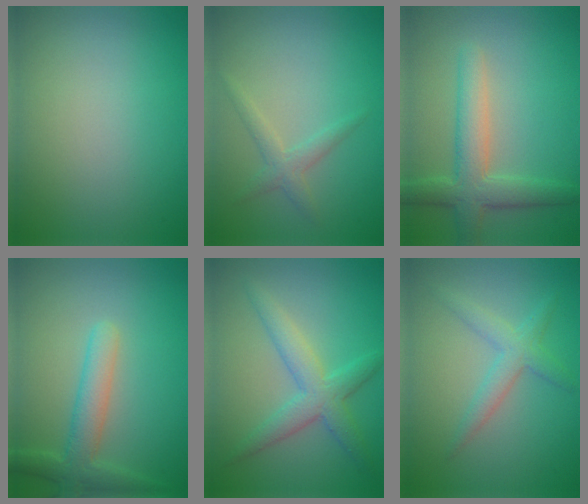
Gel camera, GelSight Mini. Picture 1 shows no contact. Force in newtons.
{"total": 1.7, "press": 1.7, "slide": 0.1}
{"total": 4.5, "press": 4.4, "slide": 0.4}
{"total": 3.7, "press": 3.7, "slide": 0.2}
{"total": 3.9, "press": 3.9, "slide": 0.0}
{"total": 2.5, "press": 2.5, "slide": 0.1}